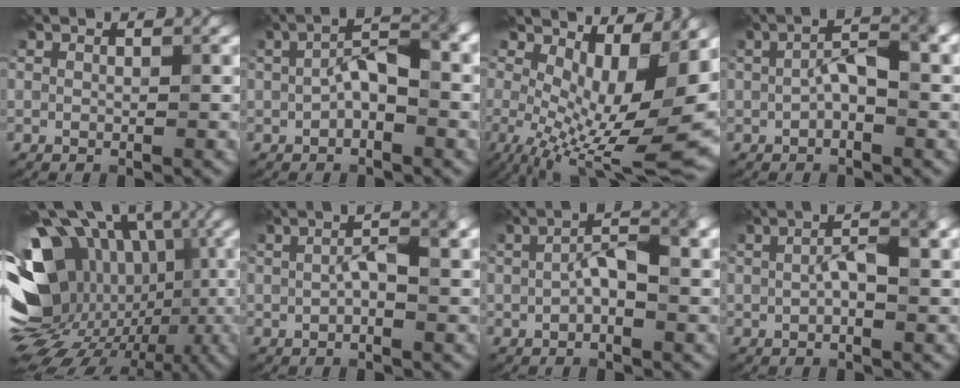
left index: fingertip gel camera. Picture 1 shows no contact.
{"total": 4.7, "force": [-0.2, 2.1, 4.3], "torque": [-0.075, 0.013, -0.008]}
{"total": 12.5, "force": [-0.2, 5.0, 11.5], "torque": [-0.168, -0.021, 0.012]}
{"total": 3.9, "force": [-0.1, 1.5, 3.7], "torque": [-0.068, 0.011, -0.006]}
{"total": 18.3, "force": [-0.7, 13.2, 12.6], "torque": [-0.217, 0.006, -0.004]}
{"total": 3.3, "force": [0.2, 1.1, 3.2], "torque": [-0.057, 0.007, 0.000]}
{"total": 4.2, "force": [-0.1, 1.6, 3.9], "torque": [-0.070, 0.011, -0.005]}
{"total": 3.9, "force": [0.3, 1.3, 3.7], "torque": [-0.067, 0.007, 0.001]}